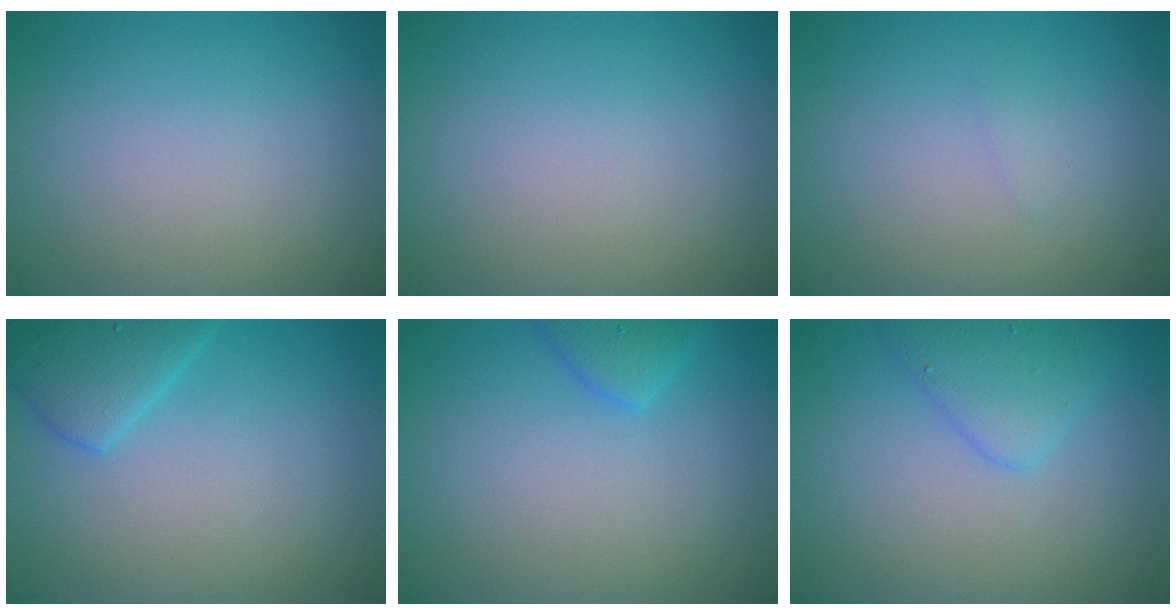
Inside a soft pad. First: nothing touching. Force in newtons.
{"total": 0.0}
{"total": 0.6, "press": 0.6, "slide": 0.0}
{"total": 3.1, "press": 3.1, "slide": 0.3}
{"total": 2.1, "press": 2.1, "slide": 0.1}
{"total": 2.8, "press": 2.8, "slide": 0.1}